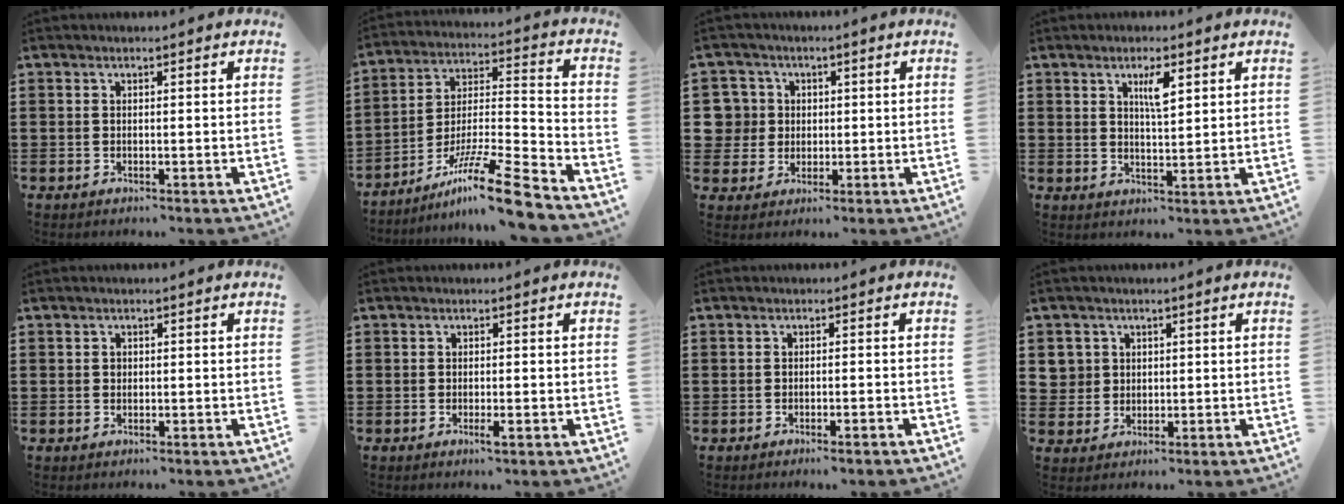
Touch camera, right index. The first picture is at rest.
{"total": 13.6, "force": [-10.3, 0.8, 8.9], "torque": [-0.143, 0.027, -0.190]}
{"total": 5.5, "force": [0.7, 5.4, 0.7], "torque": [-0.049, 0.015, 0.012]}
{"total": 3.9, "force": [1.9, 1.0, 3.3], "torque": [-0.055, 0.000, 0.028]}
{"total": 0.6, "force": [0.2, 0.5, 0.2], "torque": [-0.006, 0.003, 0.004]}
{"total": 1.4, "force": [-0.6, 0.0, 1.2], "torque": [-0.021, -0.004, -0.010]}
{"total": 0.8, "force": [-0.6, -0.1, 0.5], "torque": [-0.011, -0.003, -0.013]}
{"total": 3.4, "force": [1.0, 3.2, 0.3], "torque": [-0.023, 0.012, 0.019]}